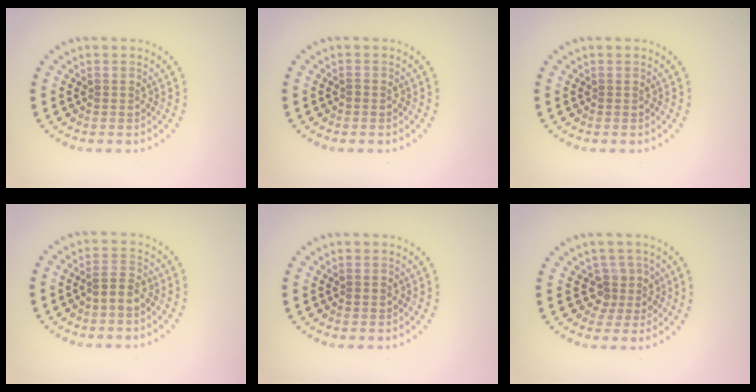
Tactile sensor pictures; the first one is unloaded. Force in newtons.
{"total": 0.7, "press": 0.7, "slide": 0.1}
{"total": 0.0}
{"total": 2.0, "press": 1.9, "slide": 0.6}
{"total": 0.9, "press": 0.9, "slide": 0.1}
{"total": 2.6, "press": 2.0, "slide": 1.7}